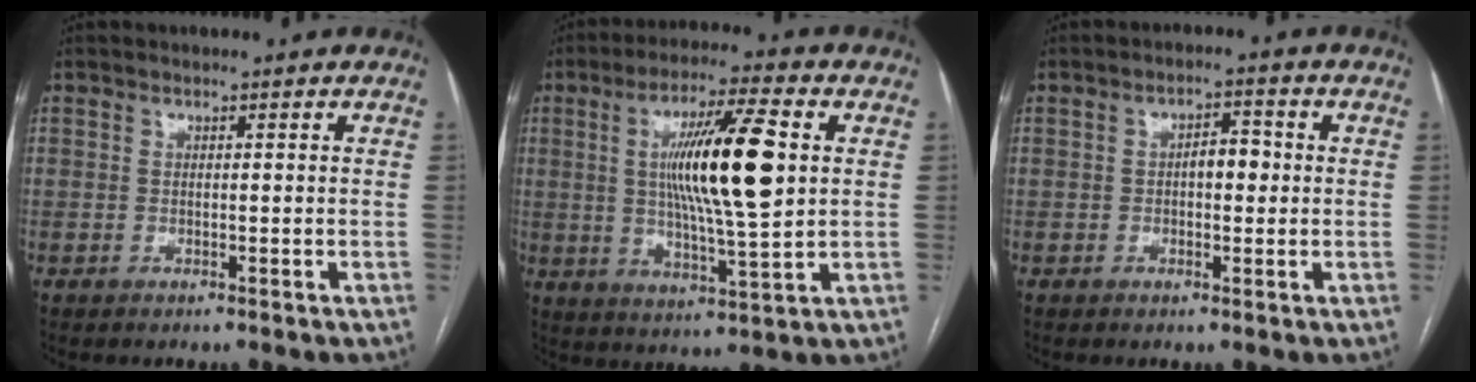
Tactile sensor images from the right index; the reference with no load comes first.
{"total": 14.9, "force": [2.6, 1.3, 14.6], "torque": [-0.258, 0.002, 0.044]}
{"total": 3.5, "force": [0.0, 1.7, 3.0], "torque": [-0.044, 0.012, 0.001]}